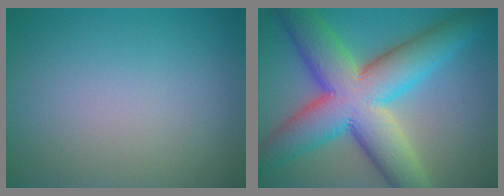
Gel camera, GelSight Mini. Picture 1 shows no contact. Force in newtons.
{"total": 13.2, "press": 13.2, "slide": 0.7}